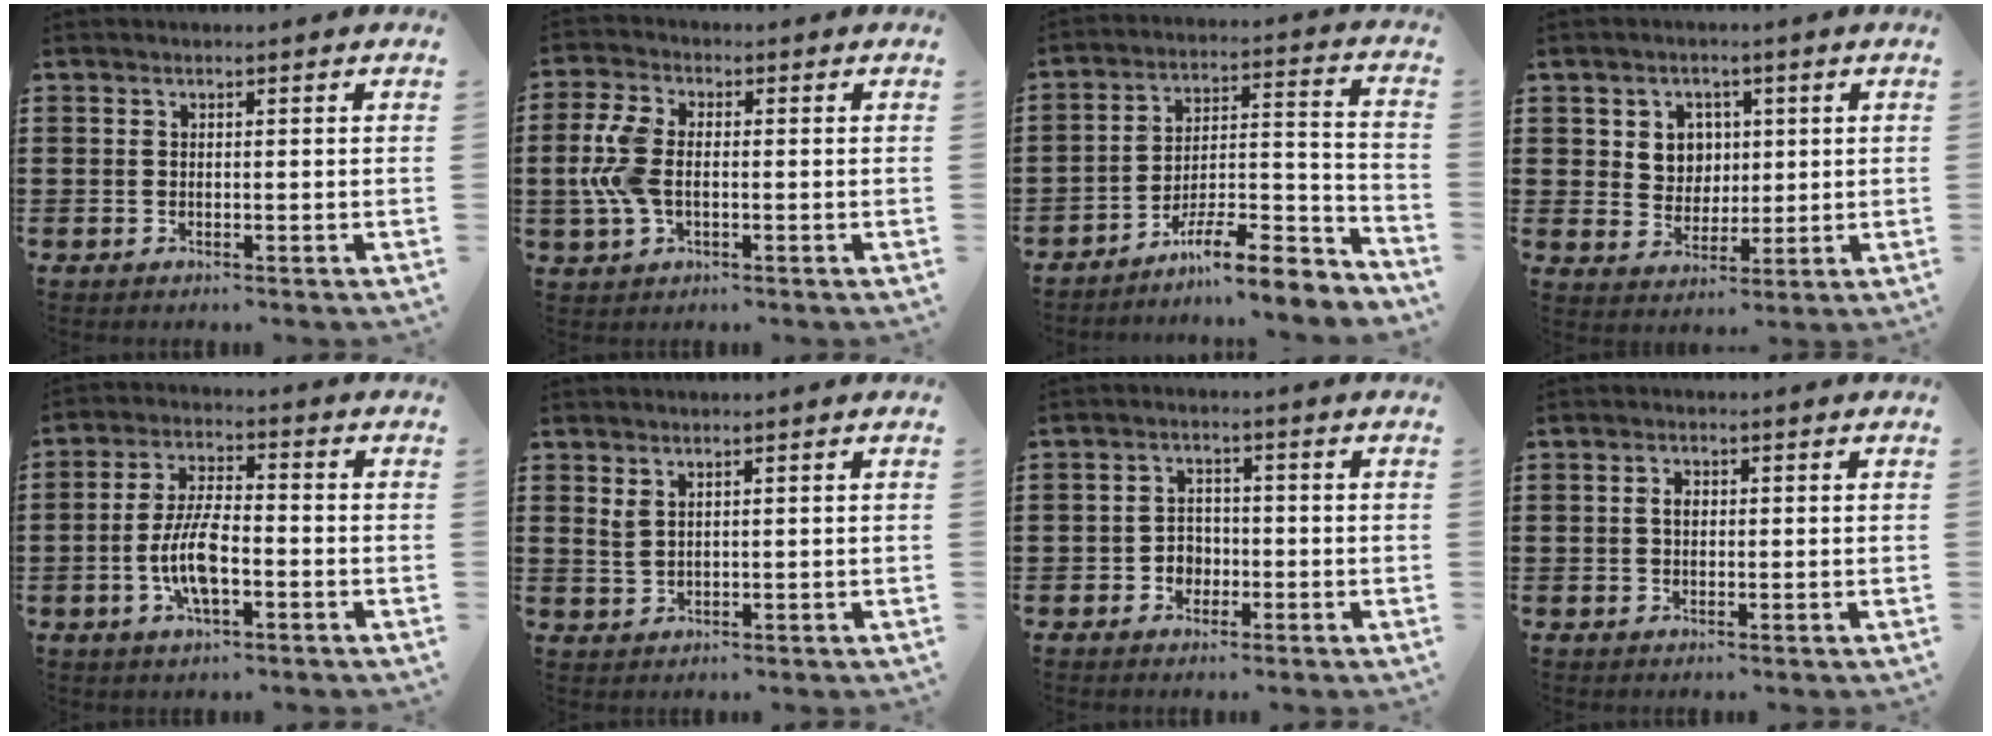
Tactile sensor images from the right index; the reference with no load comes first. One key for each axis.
{"total": 7.2, "fx": -0.4, "fy": 4.2, "fz": 5.8, "tx": -0.150, "ty": -0.002, "tz": -0.016}
{"total": 9.0, "fx": -7.7, "fy": 1.2, "fz": 4.5, "tx": -0.059, "ty": 0.014, "tz": -0.145}
{"total": 5.1, "fx": 1.5, "fy": 4.6, "fz": 1.6, "tx": -0.037, "ty": 0.010, "tz": 0.022}
{"total": 8.2, "fx": -2.3, "fy": 2.8, "fz": 7.3, "tx": -0.165, "ty": -0.008, "tz": -0.048}
{"total": 2.0, "fx": 1.5, "fy": 0.7, "fz": 1.0, "tx": -0.021, "ty": 0.003, "tz": 0.029}
{"total": 2.9, "fx": -1.3, "fy": 2.4, "fz": 0.9, "tx": -0.025, "ty": 0.005, "tz": -0.029}
{"total": 1.7, "fx": 0.2, "fy": 1.1, "fz": 1.3, "tx": -0.027, "ty": 0.007, "tz": 0.003}